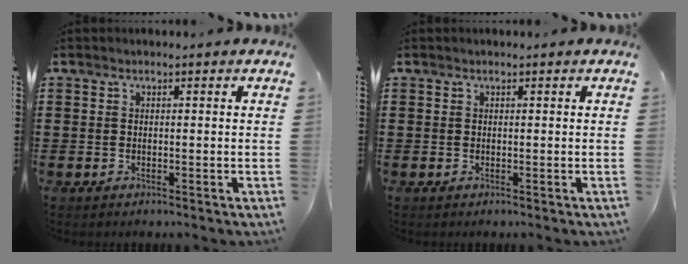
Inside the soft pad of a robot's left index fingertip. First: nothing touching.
{"total": 0.0}